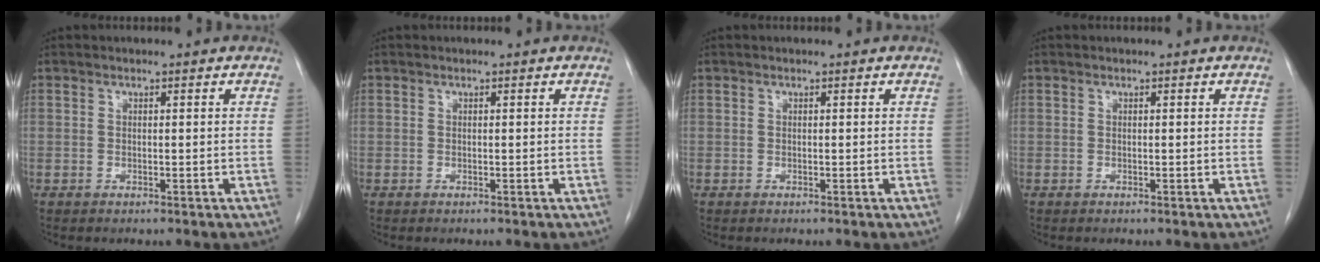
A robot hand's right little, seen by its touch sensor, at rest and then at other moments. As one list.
[{"total": 0.0}, {"total": 0.0}, {"total": 0.0}]